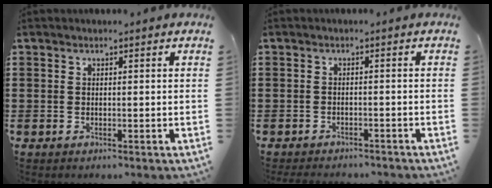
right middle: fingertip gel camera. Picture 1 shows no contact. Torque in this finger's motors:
{"motor_torque": [0.28, -0.28, -0.03, 0.02]}